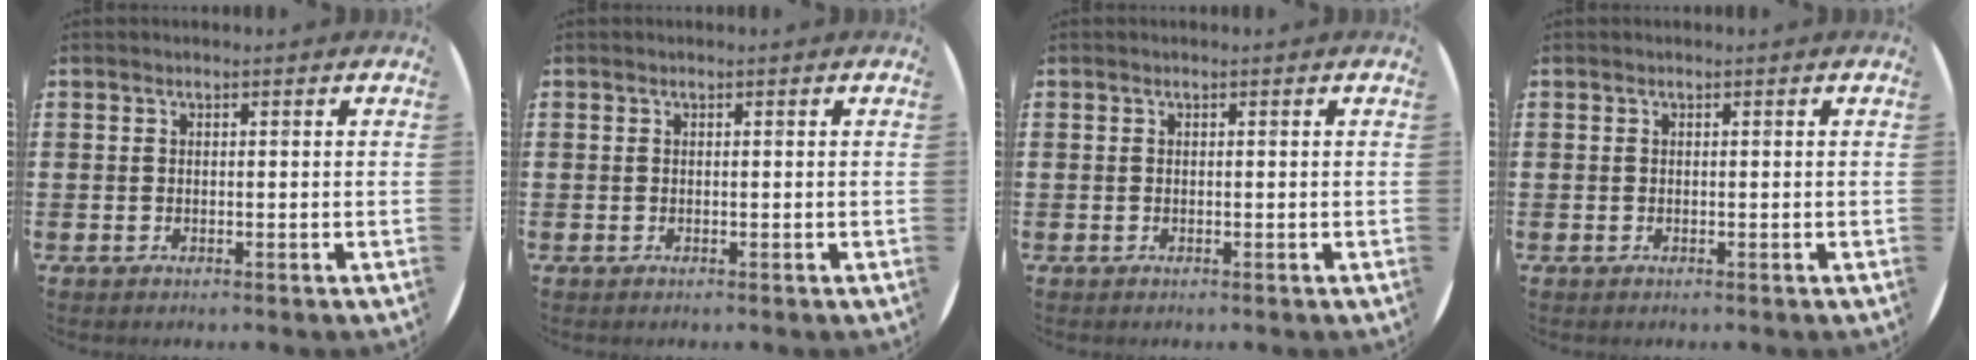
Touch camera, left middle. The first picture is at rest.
{"total": 0.0}
{"total": 0.0}
{"total": 0.0}